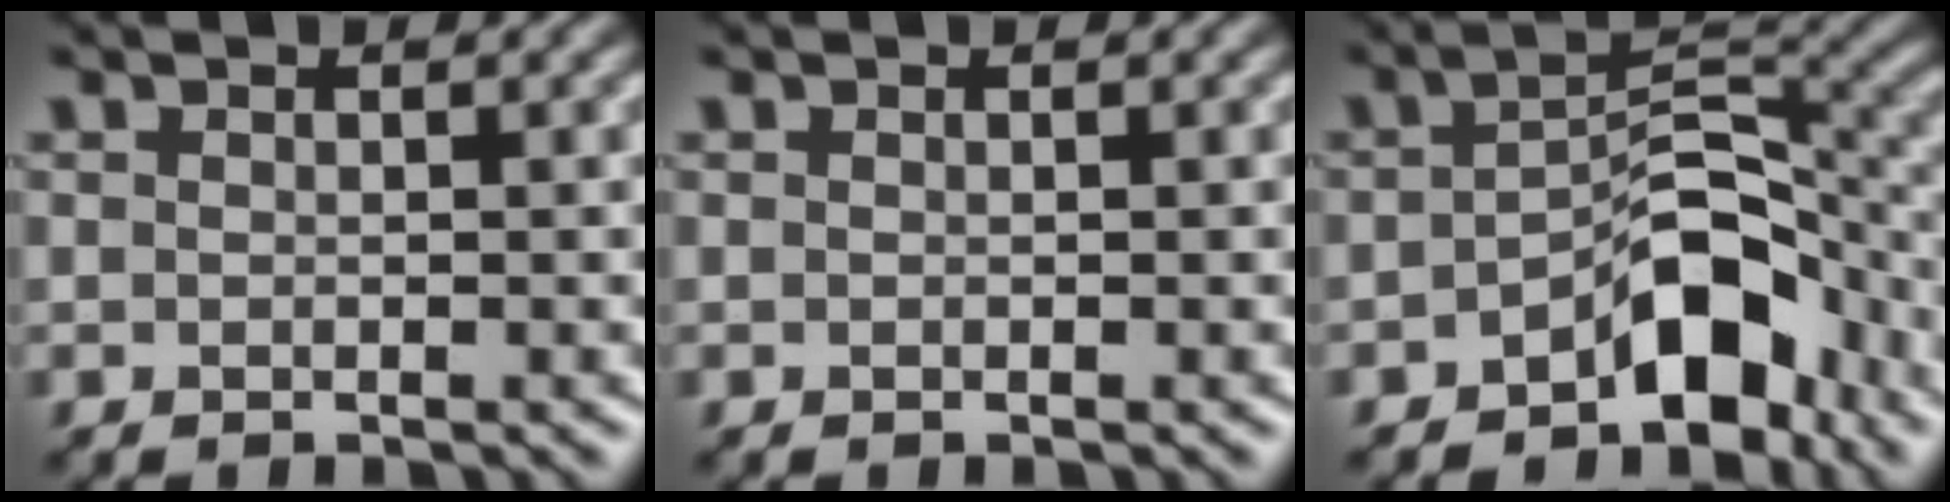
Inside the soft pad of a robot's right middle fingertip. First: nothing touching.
{"total": 0.0}
{"total": 7.1, "force": [-3.9, 3.6, 4.8], "torque": [-0.053, 0.007, -0.072]}